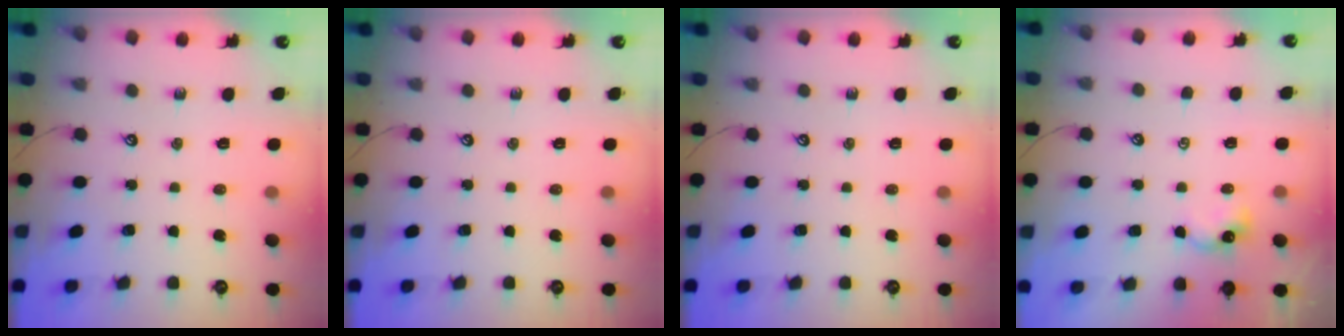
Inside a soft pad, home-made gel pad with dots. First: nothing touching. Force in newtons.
{"total": 0.0}
{"total": 0.0}
{"total": 0.7, "press": 0.7, "slide": 0.1}